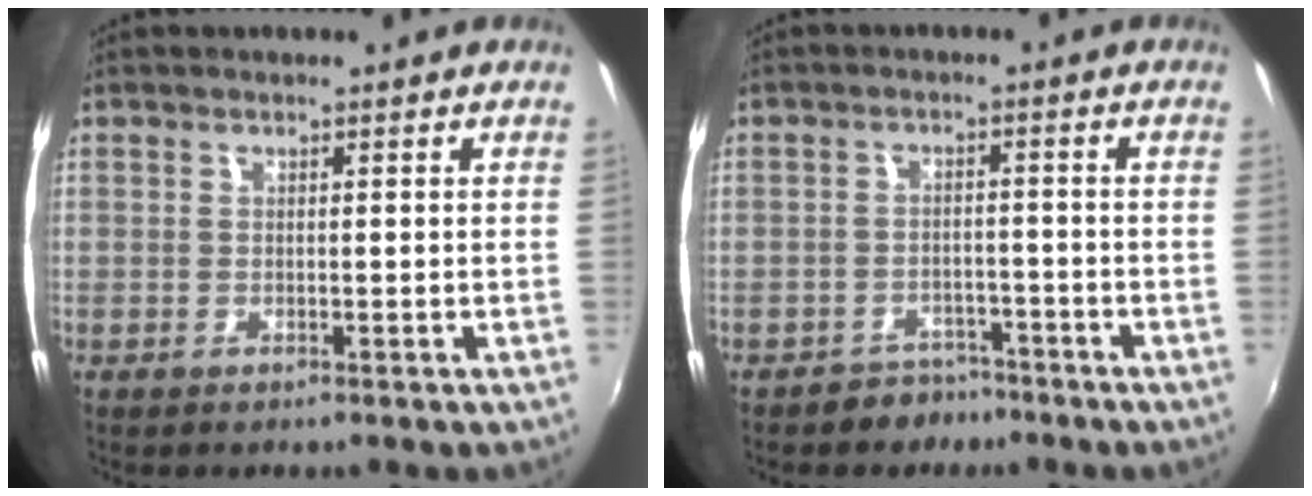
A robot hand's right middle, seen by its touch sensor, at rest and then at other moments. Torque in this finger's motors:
{"motor_torque": [0.48, -0.59, -0.02, -0.01]}